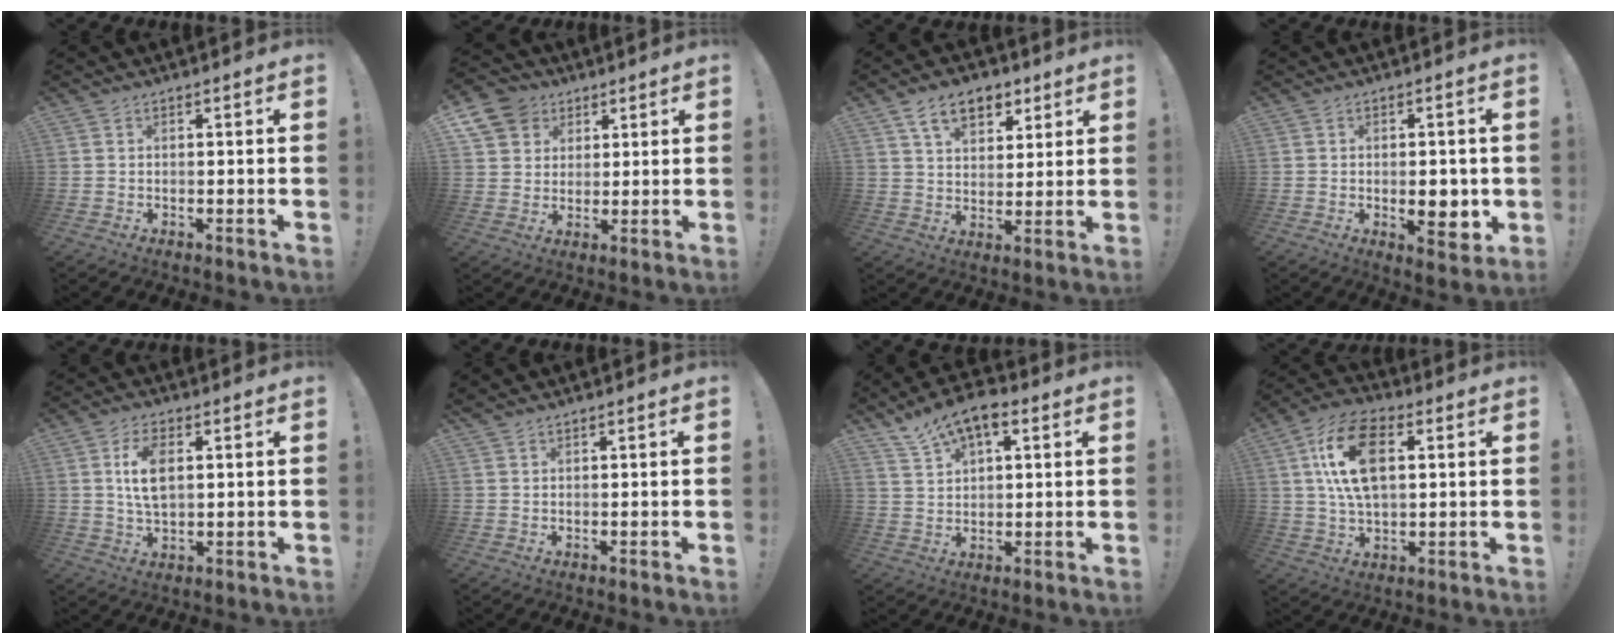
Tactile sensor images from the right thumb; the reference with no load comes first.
{"total": 9.9, "force": [4.7, 8.2, 3.0], "torque": [-0.045, -0.025, 0.095]}
{"total": 11.8, "force": [6.5, 7.4, 6.5], "torque": [-0.093, -0.021, 0.121]}
{"total": 6.1, "force": [-0.4, 3.4, 5.1], "torque": [-0.053, 0.000, -0.007]}
{"total": 8.1, "force": [2.0, 4.4, 6.5], "torque": [-0.112, -0.007, 0.028]}
{"total": 0.9, "force": [0.8, 0.1, 0.1], "torque": [0.004, -0.005, 0.015]}
{"total": 9.8, "force": [6.3, 4.8, 5.8], "torque": [-0.094, -0.026, 0.118]}
{"total": 16.5, "force": [4.1, 9.5, 12.8], "torque": [-0.239, -0.001, 0.071]}